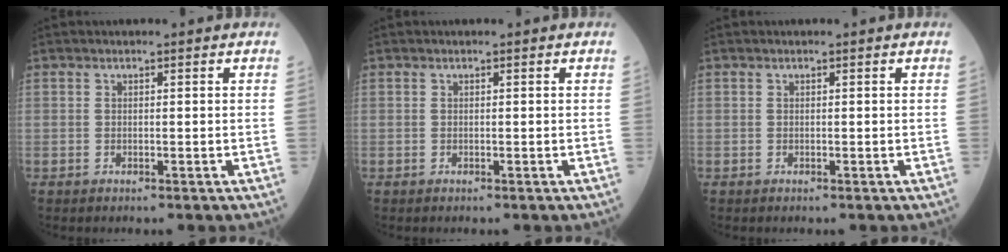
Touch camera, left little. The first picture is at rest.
{"total": 0.0}
{"total": 0.0}